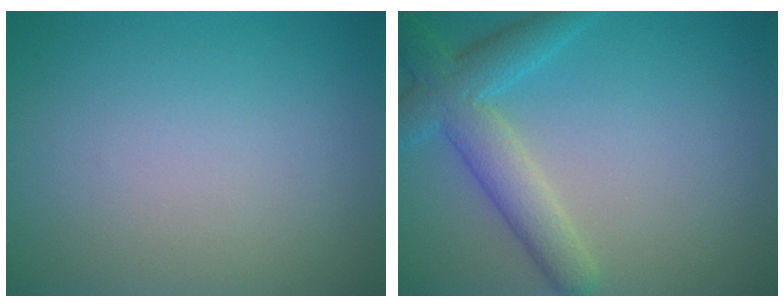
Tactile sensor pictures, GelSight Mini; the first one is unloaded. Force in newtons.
{"total": 4.9, "press": 4.9, "slide": 0.2}